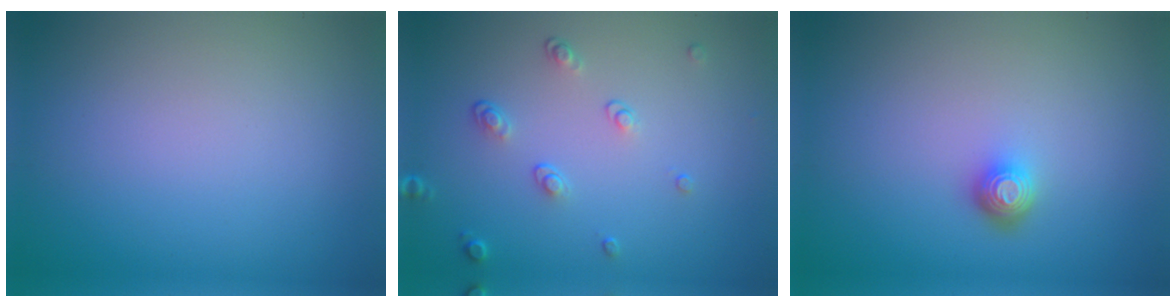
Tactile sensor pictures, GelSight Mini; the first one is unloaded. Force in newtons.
{"total": 1.8, "press": 1.3, "slide": 1.2}
{"total": 1.8, "press": 1.3, "slide": 1.2}